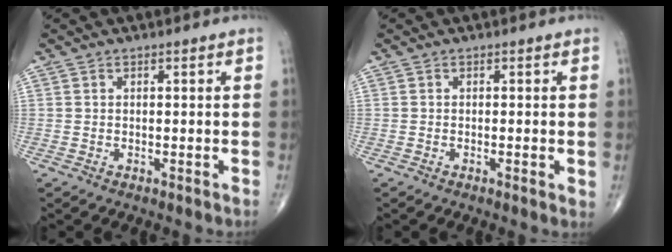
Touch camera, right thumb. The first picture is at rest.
{"total": 1.3, "force": [-0.2, 0.3, 1.3], "torque": [-0.024, -0.005, -0.005]}